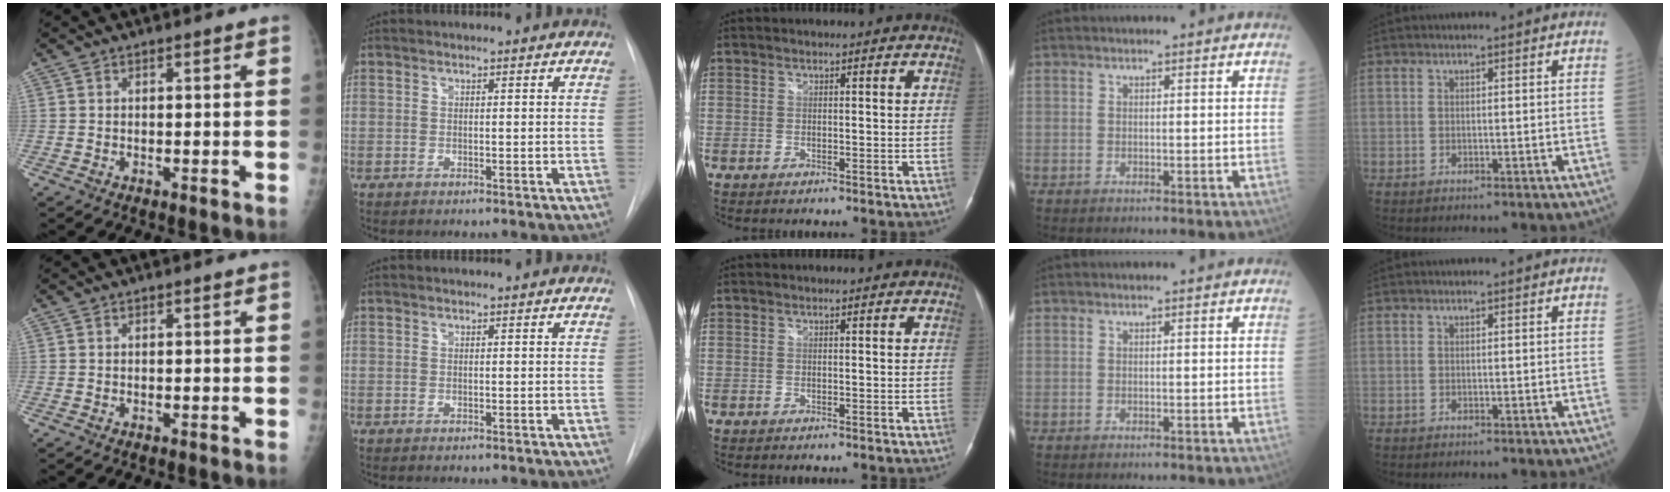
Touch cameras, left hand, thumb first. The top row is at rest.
{}